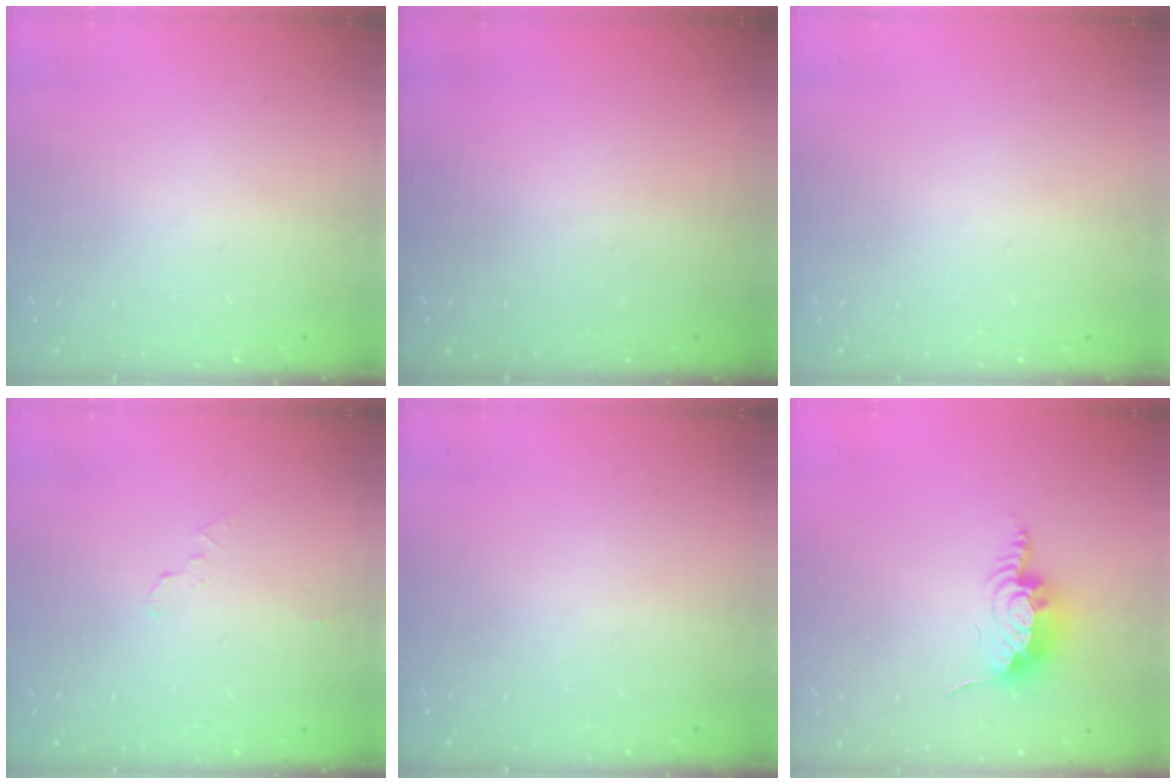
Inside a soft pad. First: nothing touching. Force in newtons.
{"total": 0.0}
{"total": 0.0}
{"total": 2.9, "press": 2.9, "slide": 0.2}
{"total": 0.0}
{"total": 11.9, "press": 11.9, "slide": 0.9}